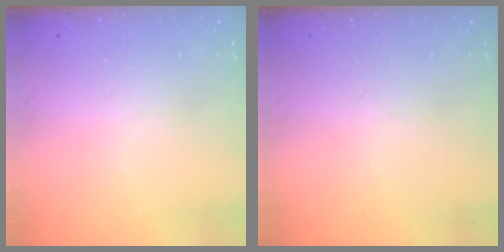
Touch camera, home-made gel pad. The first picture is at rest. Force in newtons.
{"total": 0.0}